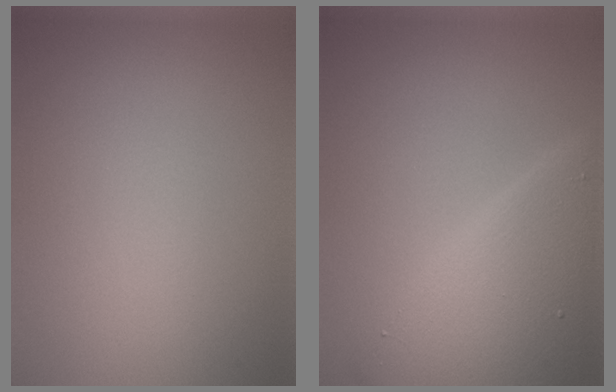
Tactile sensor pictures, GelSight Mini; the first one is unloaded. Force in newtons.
{"total": 7.6, "press": 7.5, "slide": 0.4}